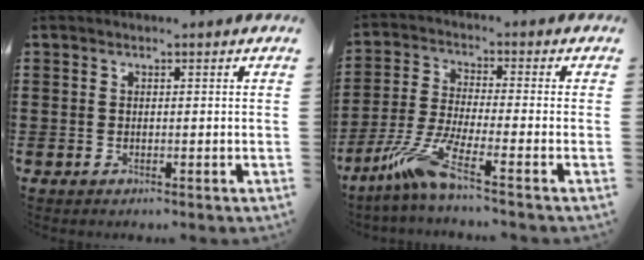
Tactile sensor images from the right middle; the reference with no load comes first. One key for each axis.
{"total": 7.9, "fx": -5.1, "fy": 0.3, "fz": 6.1, "tx": -0.145, "ty": -0.022, "tz": -0.103}